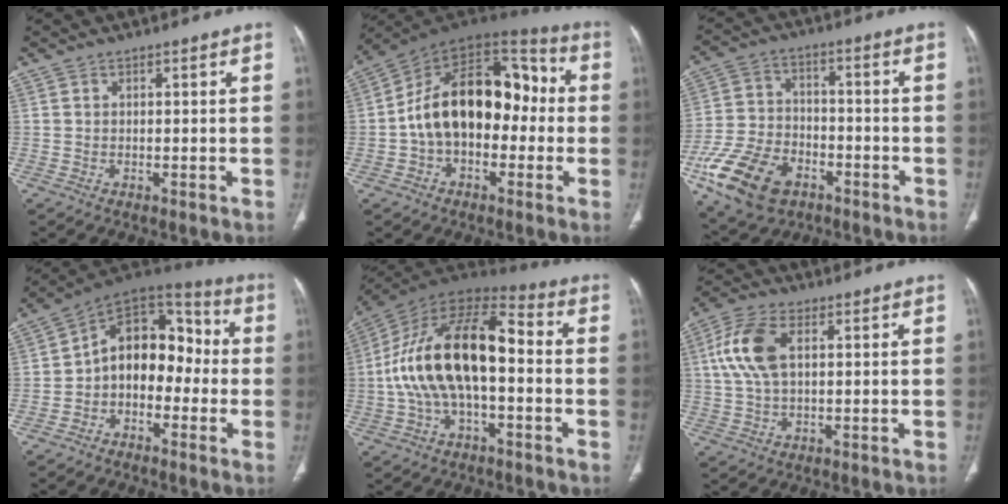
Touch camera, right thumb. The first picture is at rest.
{"total": 20.4, "force": [-1.0, 13.0, 15.7], "torque": [-0.222, 0.060, -0.025]}
{"total": 16.3, "force": [-8.0, 10.4, 9.7], "torque": [-0.182, 0.029, -0.142]}
{"total": 13.8, "force": [-1.9, 9.5, 9.8], "torque": [-0.108, 0.058, -0.049]}
{"total": 20.3, "force": [-1.3, 9.9, 17.7], "torque": [-0.328, 0.049, -0.027]}
{"total": 9.6, "force": [2.2, 5.0, 7.9], "torque": [-0.178, 0.014, 0.042]}